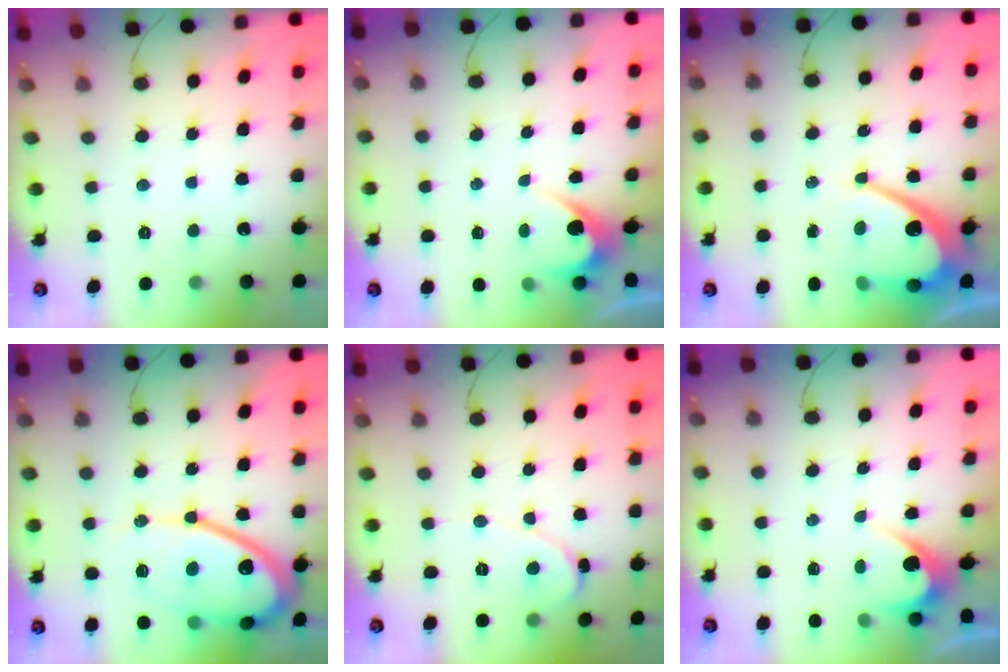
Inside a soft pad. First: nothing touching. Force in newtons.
{"total": 2.8, "press": 2.8, "slide": 0.2}
{"total": 11.8, "press": 11.8, "slide": 0.7}
{"total": 16.5, "press": 16.5, "slide": 1.1}
{"total": 1.6, "press": 1.6, "slide": 0.0}
{"total": 2.8, "press": 2.8, "slide": 0.2}